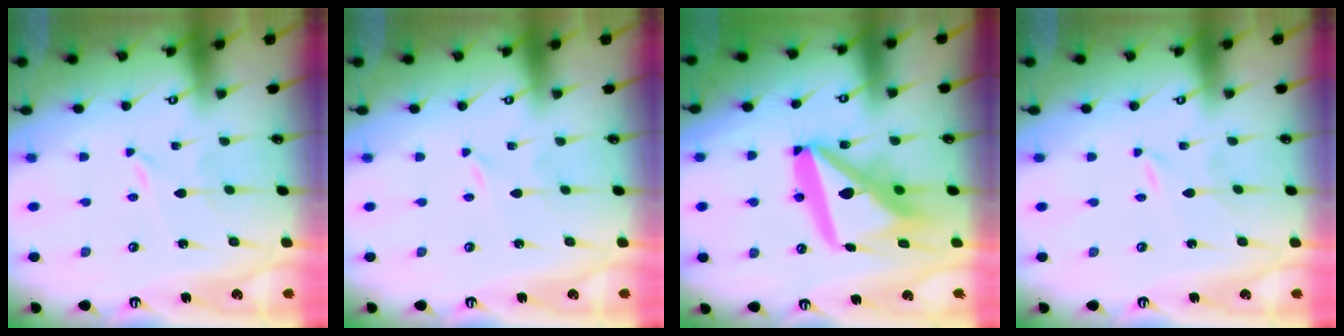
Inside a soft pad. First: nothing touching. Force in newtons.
{"total": 0.0}
{"total": 17.9, "press": 17.8, "slide": 2.0}
{"total": 0.0}